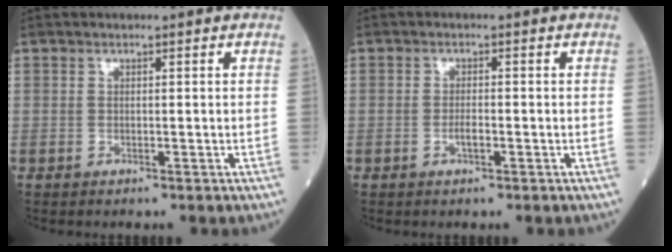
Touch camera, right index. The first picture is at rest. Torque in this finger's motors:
{"motor_torque": [0.22, -0.05, 0.18, 0.04]}